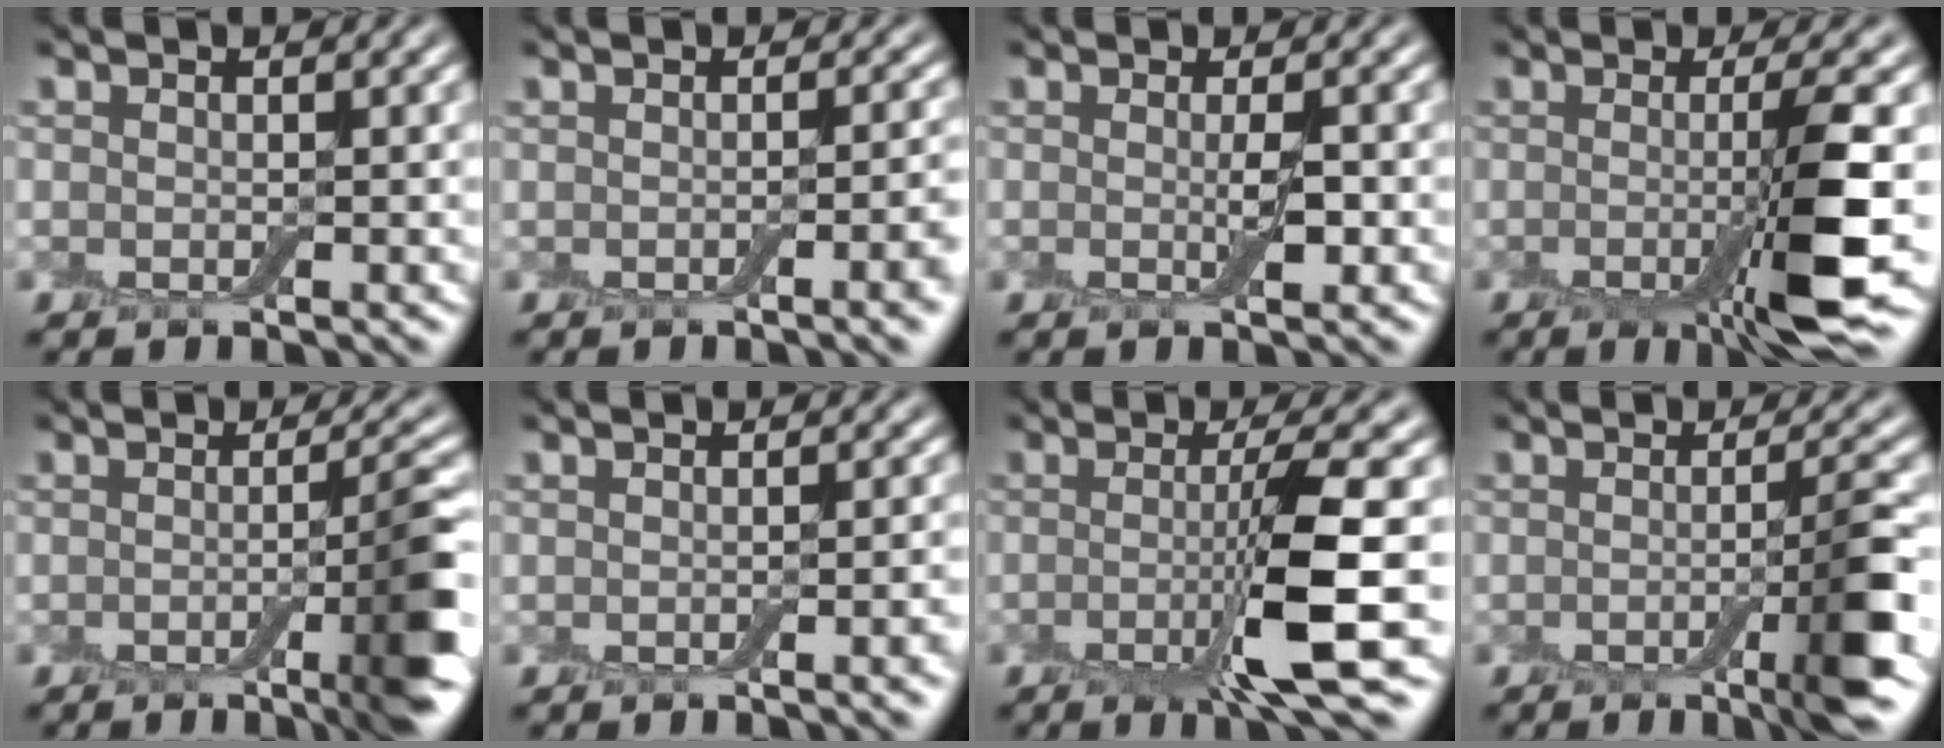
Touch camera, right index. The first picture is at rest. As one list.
[{"total": 3.0, "force": [-1.1, 0.7, 2.7], "torque": [-0.029, -0.004, -0.016]}, {"total": 1.4, "force": [0.0, 0.0, 1.4], "torque": [-0.027, -0.003, -0.003]}, {"total": 6.7, "force": [-1.2, 0.7, 6.5], "torque": [-0.105, -0.012, -0.019]}, {"total": 6.1, "force": [-1.9, 1.2, 5.7], "torque": [-0.074, -0.002, -0.030]}, {"total": 2.1, "force": [-0.7, 0.5, 1.9], "torque": [-0.024, -0.005, -0.009]}, {"total": 6.0, "force": [-1.2, 0.4, 5.9], "torque": [-0.099, -0.002, -0.026]}, {"total": 4.9, "force": [-1.6, 0.7, 4.6], "torque": [-0.066, -0.002, -0.029]}]